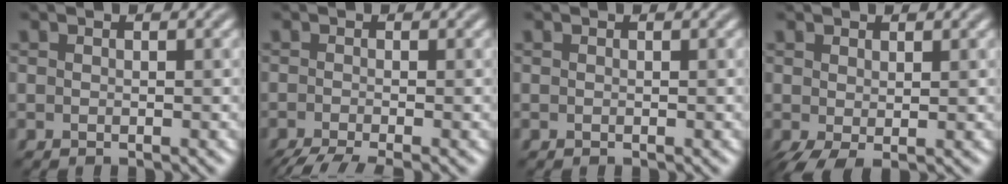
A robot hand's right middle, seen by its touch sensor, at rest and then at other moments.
{"total": 4.6, "force": [-3.2, 1.0, 3.1], "torque": [-0.042, -0.011, -0.061]}
{"total": 0.0}
{"total": 2.0, "force": [-0.1, 0.9, 1.8], "torque": [-0.045, -0.003, -0.003]}